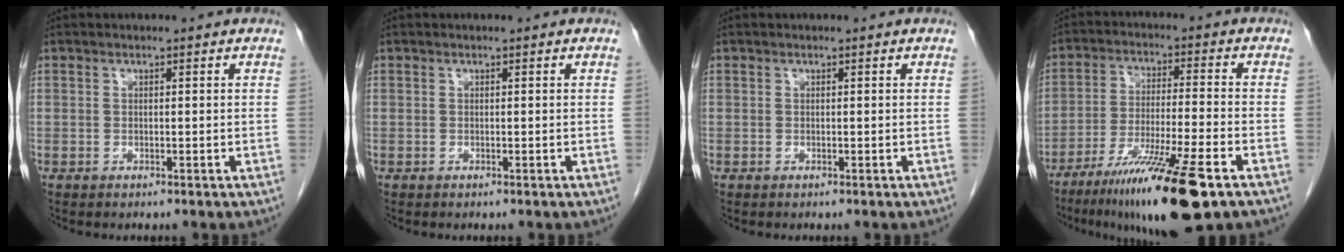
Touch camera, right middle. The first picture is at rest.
{"total": 0.0}
{"total": 0.0}
{"total": 15.6, "force": [-9.8, 0.3, 12.2], "torque": [-0.204, -0.044, -0.166]}